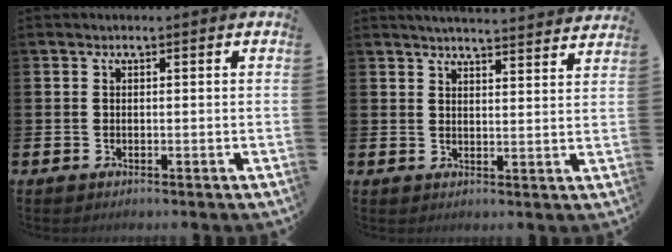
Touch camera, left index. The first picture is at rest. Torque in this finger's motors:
{"motor_torque": [0.83, -1.09, 0.17, 0.03]}